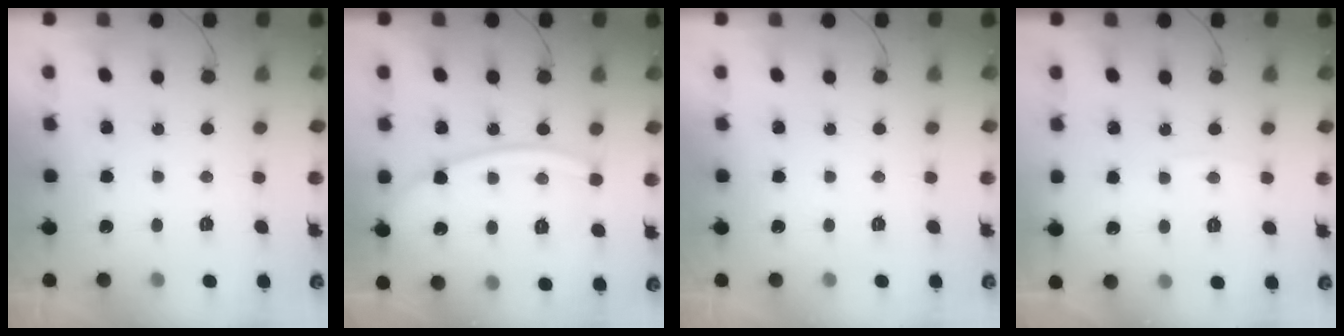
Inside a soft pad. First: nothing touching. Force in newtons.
{"total": 11.2, "press": 11.1, "slide": 1.4}
{"total": 0.0}
{"total": 2.7, "press": 2.7, "slide": 0.4}